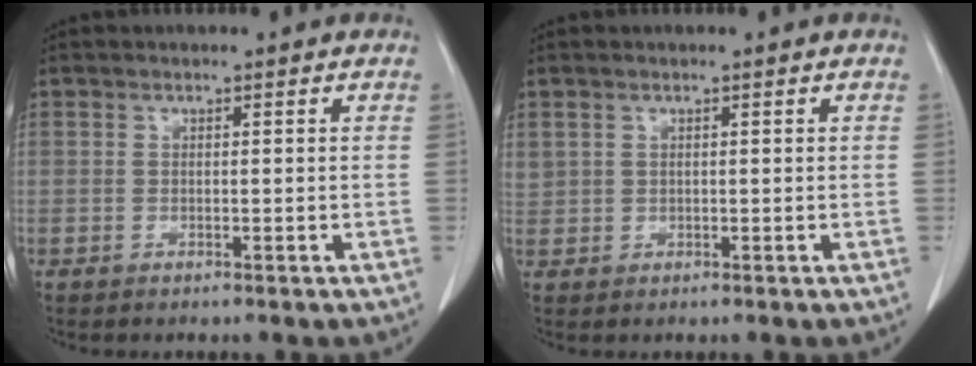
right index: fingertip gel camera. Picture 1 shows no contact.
{"total": 1.7, "force": [1.0, 1.4, 0.4], "torque": [-0.008, 0.012, 0.024]}